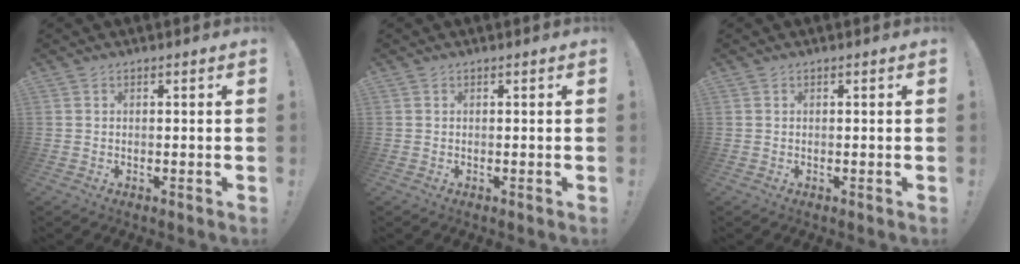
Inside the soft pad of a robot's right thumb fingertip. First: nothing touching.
{"total": 0.0}
{"total": 0.0}